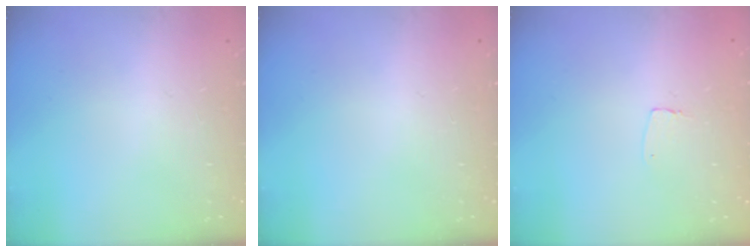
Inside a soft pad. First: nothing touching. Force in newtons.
{"total": 0.0}
{"total": 3.5, "press": 3.5, "slide": 0.2}